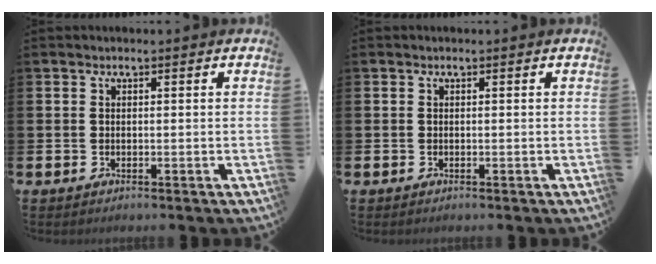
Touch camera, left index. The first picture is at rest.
{"total": 0.0}